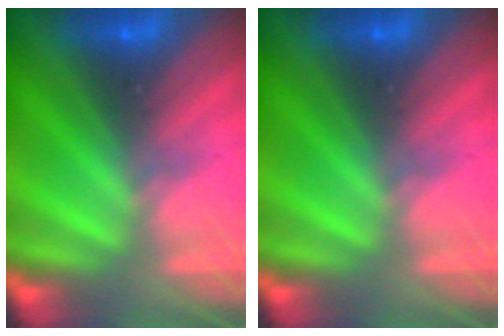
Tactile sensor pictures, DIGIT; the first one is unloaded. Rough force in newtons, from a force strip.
{"total": 0.0}